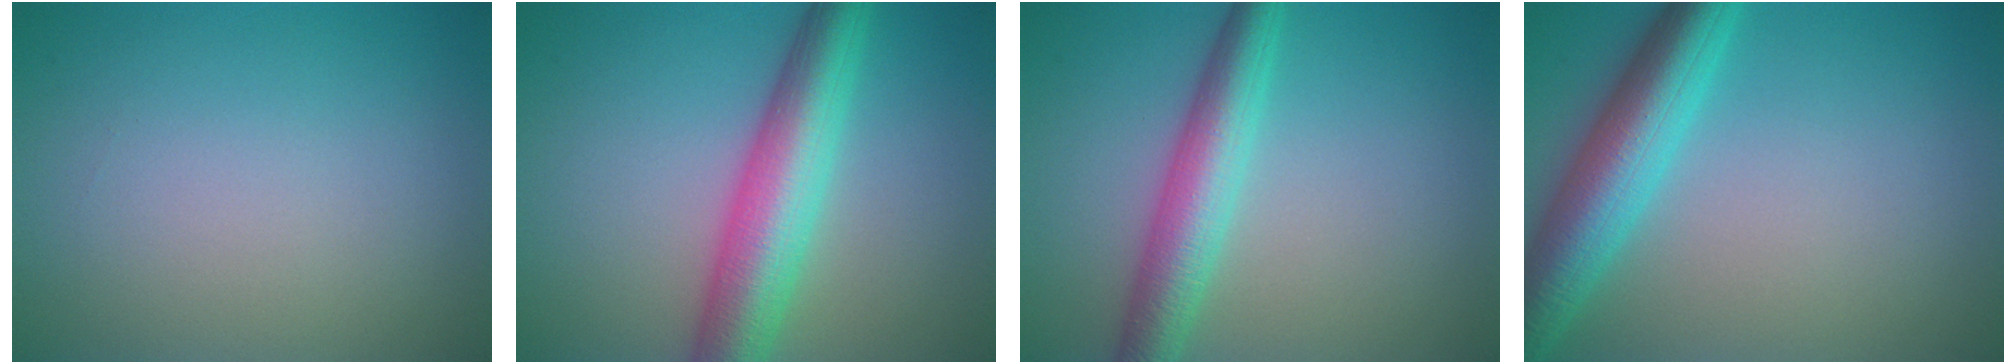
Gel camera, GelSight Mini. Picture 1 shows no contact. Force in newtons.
{"total": 7.5, "press": 7.5, "slide": 0.1}
{"total": 5.1, "press": 5.1, "slide": 0.1}
{"total": 6.8, "press": 6.8, "slide": 0.3}